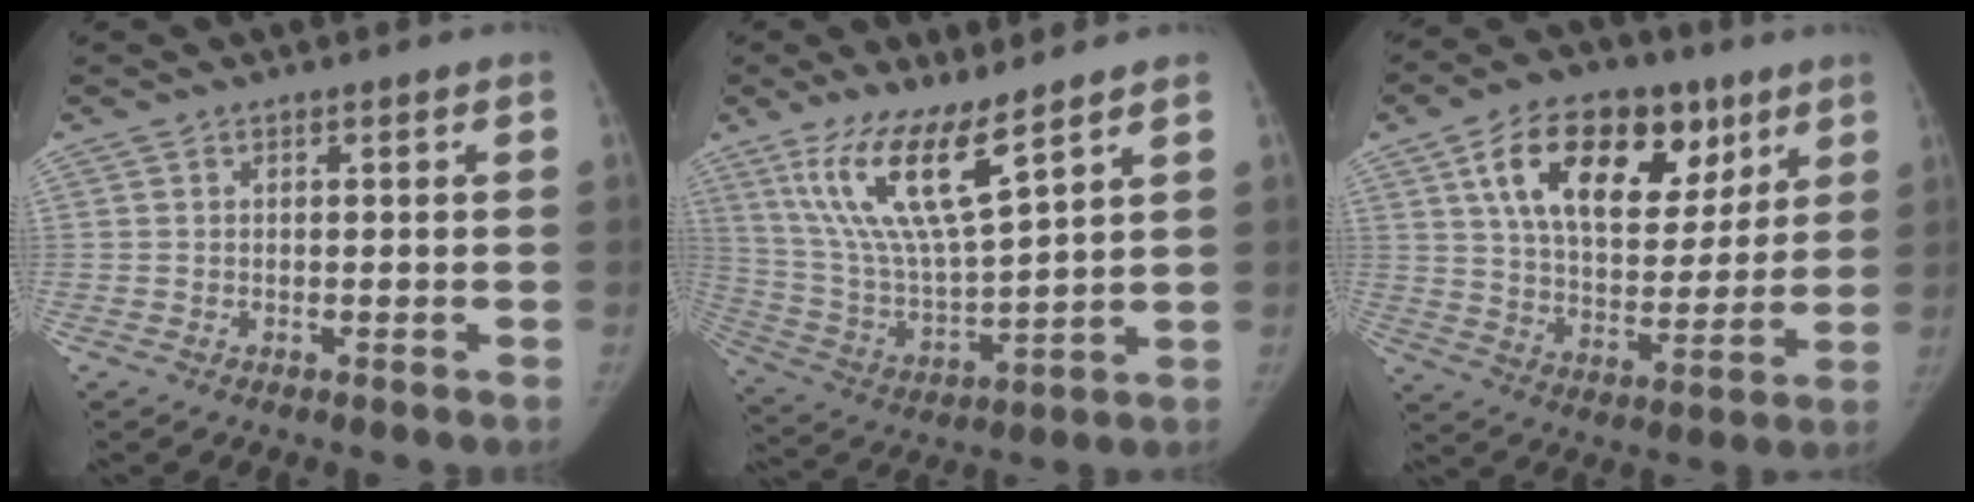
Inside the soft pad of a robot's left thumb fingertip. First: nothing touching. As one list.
[{"total": 15.1, "force": [9.3, 3.0, 11.5], "torque": [-0.221, -0.055, 0.197]}, {"total": 22.1, "force": [10.2, 12.7, 15.0], "torque": [-0.200, -0.019, 0.171]}]